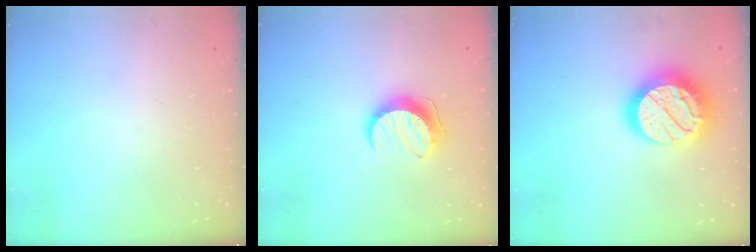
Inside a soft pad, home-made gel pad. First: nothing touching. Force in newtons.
{"total": 10.1, "press": 10.1, "slide": 0.4}
{"total": 20.6, "press": 20.5, "slide": 1.4}